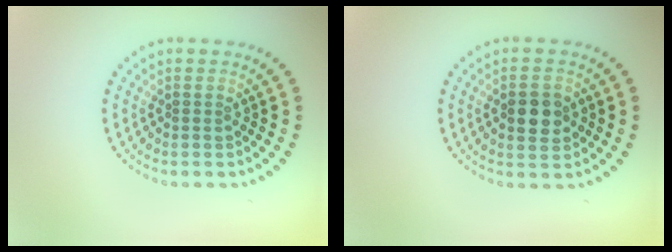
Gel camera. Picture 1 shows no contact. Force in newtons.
{"total": 3.3, "press": 3.3, "slide": 0.1}